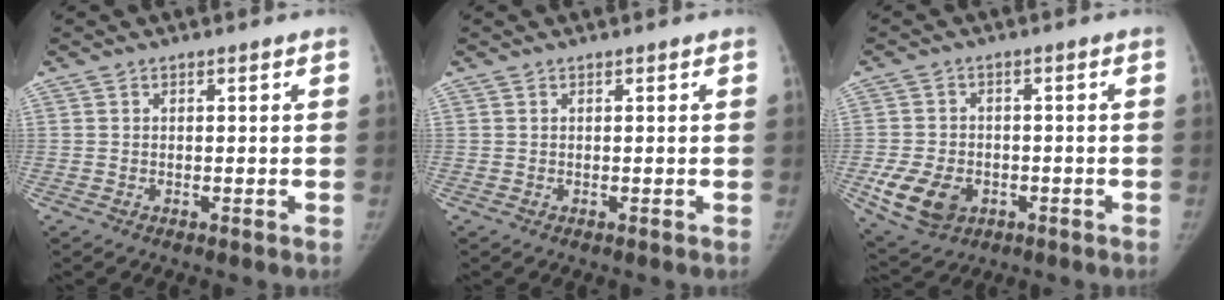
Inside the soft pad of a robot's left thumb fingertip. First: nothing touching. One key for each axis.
{"total": 0.0}
{"total": 9.4, "fx": -3.1, "fy": 7.0, "fz": 5.5, "tx": -0.094, "ty": 0.004, "tz": -0.043}